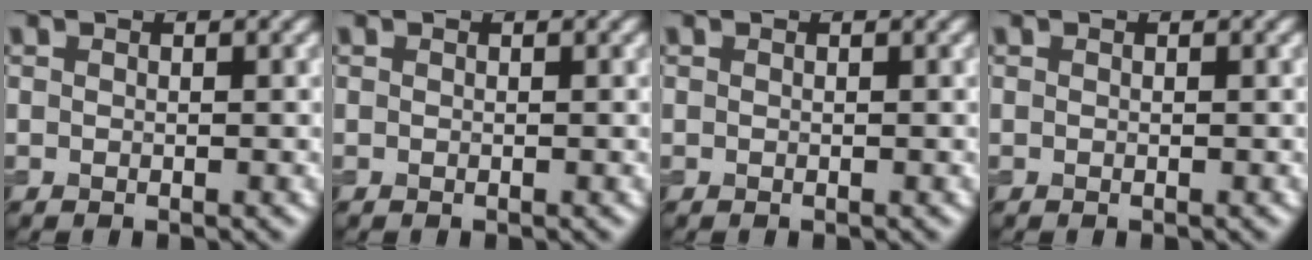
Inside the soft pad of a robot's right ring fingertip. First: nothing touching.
{"total": 0.0}
{"total": 0.0}
{"total": 0.0}